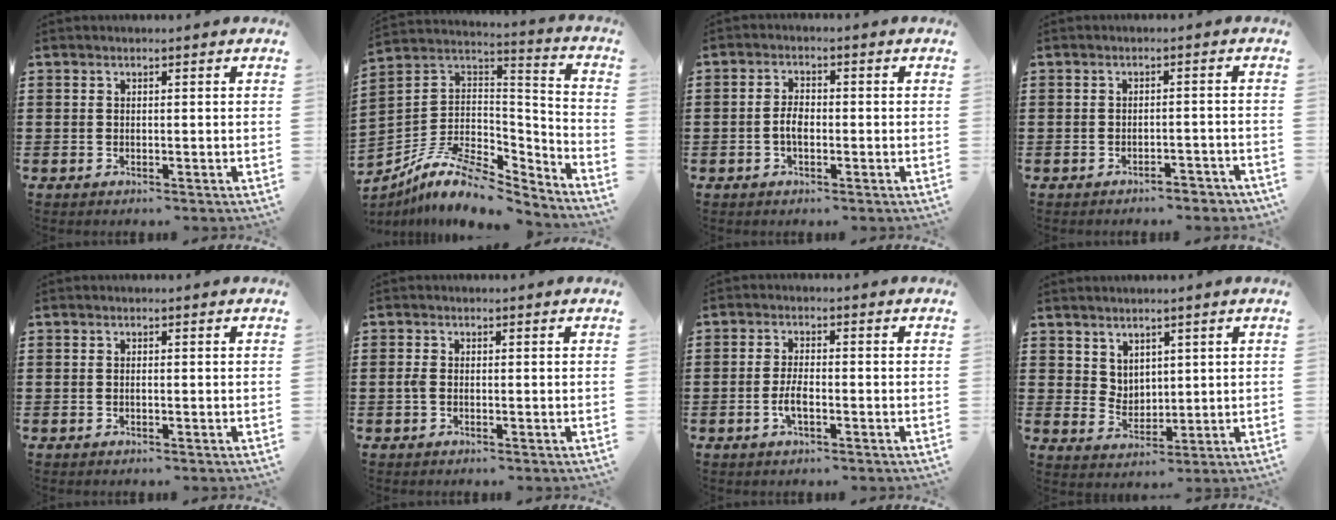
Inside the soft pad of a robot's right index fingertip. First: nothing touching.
{"total": 10.2, "force": [-7.9, 4.3, 4.9], "torque": [-0.104, 0.012, -0.152]}
{"total": 2.9, "force": [-0.7, 1.4, 2.4], "torque": [-0.060, -0.002, -0.017]}
{"total": 2.2, "force": [-2.1, 0.3, 0.5], "torque": [-0.013, 0.000, -0.044]}
{"total": 0.0}
{"total": 1.2, "force": [-0.3, 0.6, 0.9], "torque": [-0.026, -0.001, -0.010]}
{"total": 3.2, "force": [-1.2, 1.0, 2.7], "torque": [-0.056, 0.001, -0.024]}
{"total": 4.1, "force": [3.2, 2.6, 0.4], "torque": [-0.021, 0.000, 0.062]}